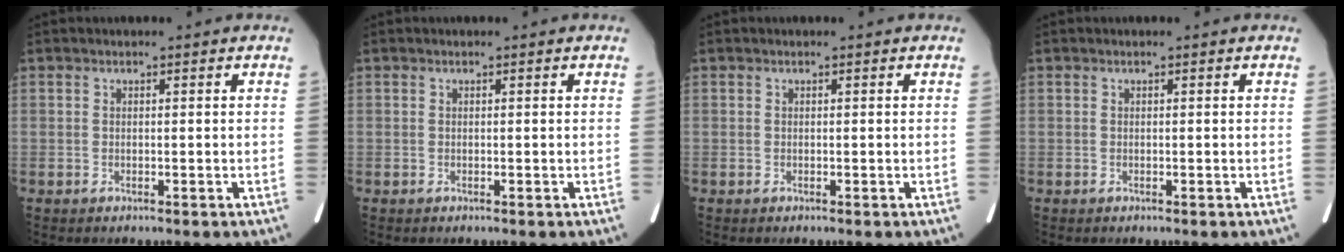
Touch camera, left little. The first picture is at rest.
{"total": 0.0}
{"total": 0.0}
{"total": 0.0}